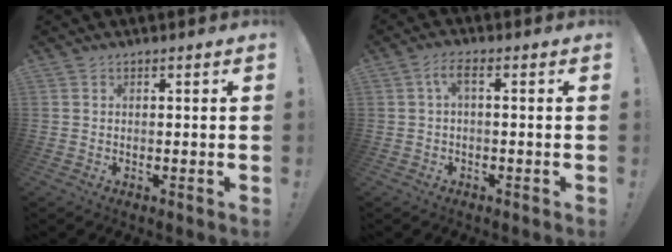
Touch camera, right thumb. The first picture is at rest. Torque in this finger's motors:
{"motor_torque": [-0.06, -0.46, -0.02, 0.50, 0.03]}